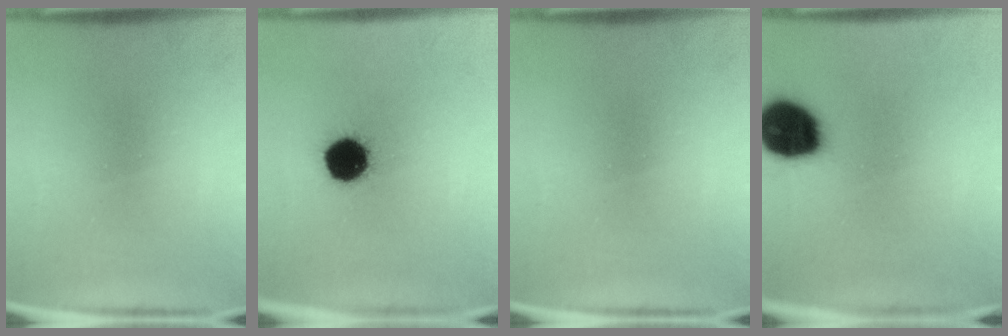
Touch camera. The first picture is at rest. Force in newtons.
{"total": 13.1}
{"total": 0.0}
{"total": 15.8}